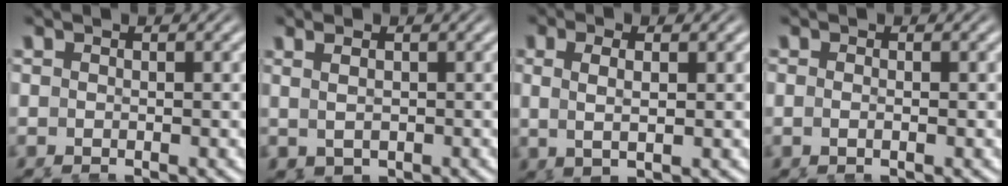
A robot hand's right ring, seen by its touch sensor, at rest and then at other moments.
{"total": 1.9, "force": [0.4, 1.3, 1.3], "torque": [-0.020, -0.003, 0.011]}
{"total": 3.2, "force": [0.2, 1.6, 2.8], "torque": [-0.057, 0.002, 0.004]}
{"total": 0.6, "force": [-0.3, 0.2, 0.4], "torque": [-0.014, -0.005, -0.008]}